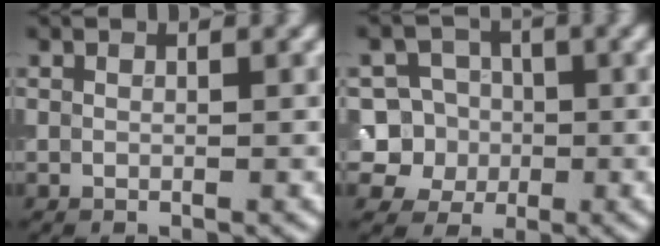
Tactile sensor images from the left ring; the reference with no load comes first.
{"total": 7.0, "force": [-0.7, 6.8, 1.7], "torque": [-0.018, 0.030, -0.044]}